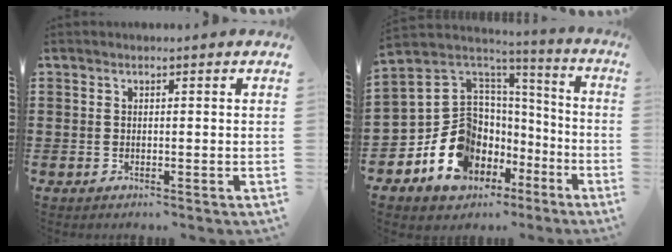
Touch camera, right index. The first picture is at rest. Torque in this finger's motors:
{"motor_torque": [2.14, 0.00, 1.05, 0.21]}